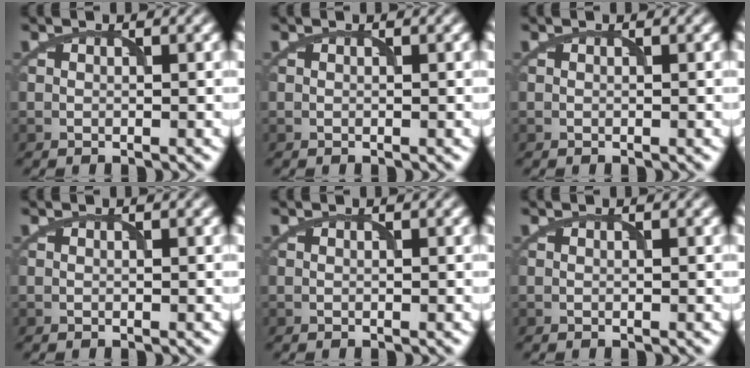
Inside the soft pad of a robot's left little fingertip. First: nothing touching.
{"total": 0.0}
{"total": 0.0}
{"total": 0.0}
{"total": 0.0}
{"total": 0.0}